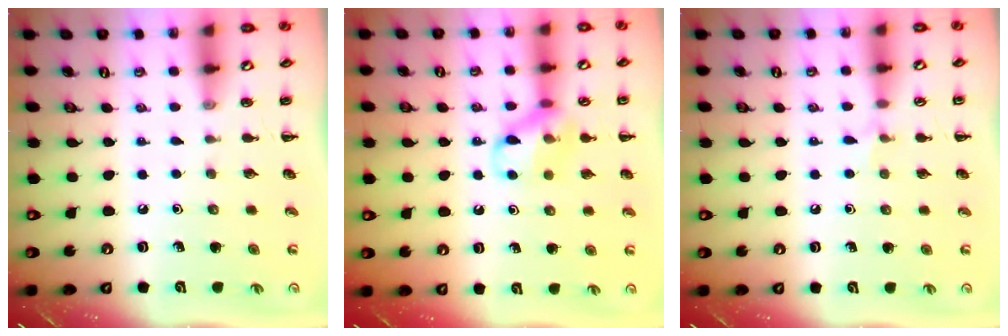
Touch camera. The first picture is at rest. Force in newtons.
{"total": 12.2, "press": 12.1, "slide": 1.5}
{"total": 4.6, "press": 4.5, "slide": 1.1}